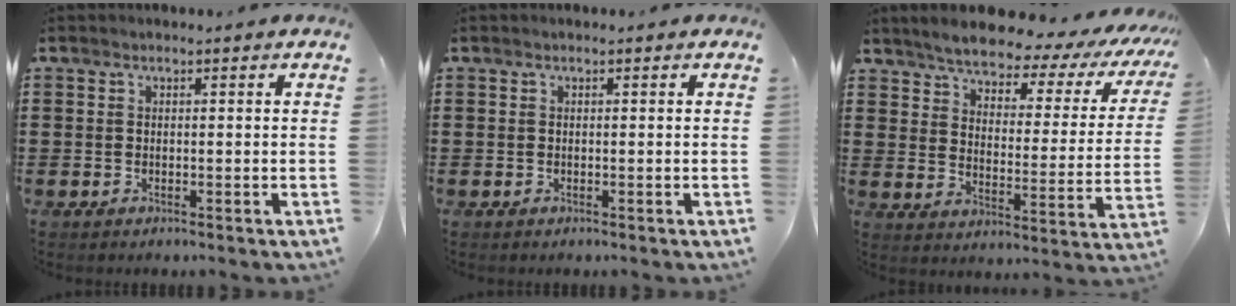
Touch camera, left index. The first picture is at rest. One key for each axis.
{"total": 0.0}
{"total": 4.6, "fx": 4.4, "fy": 0.5, "fz": 1.4, "tx": -0.055, "ty": -0.036, "tz": 0.068}